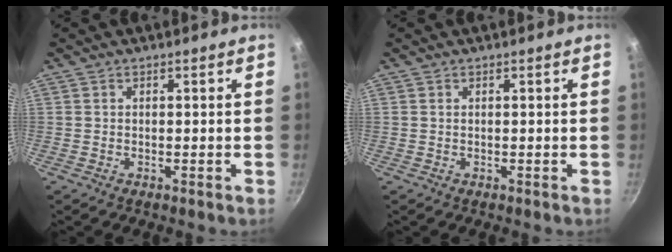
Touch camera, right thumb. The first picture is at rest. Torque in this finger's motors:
{"motor_torque": [-0.16, -0.36, 0.03, -0.36, 0.04]}